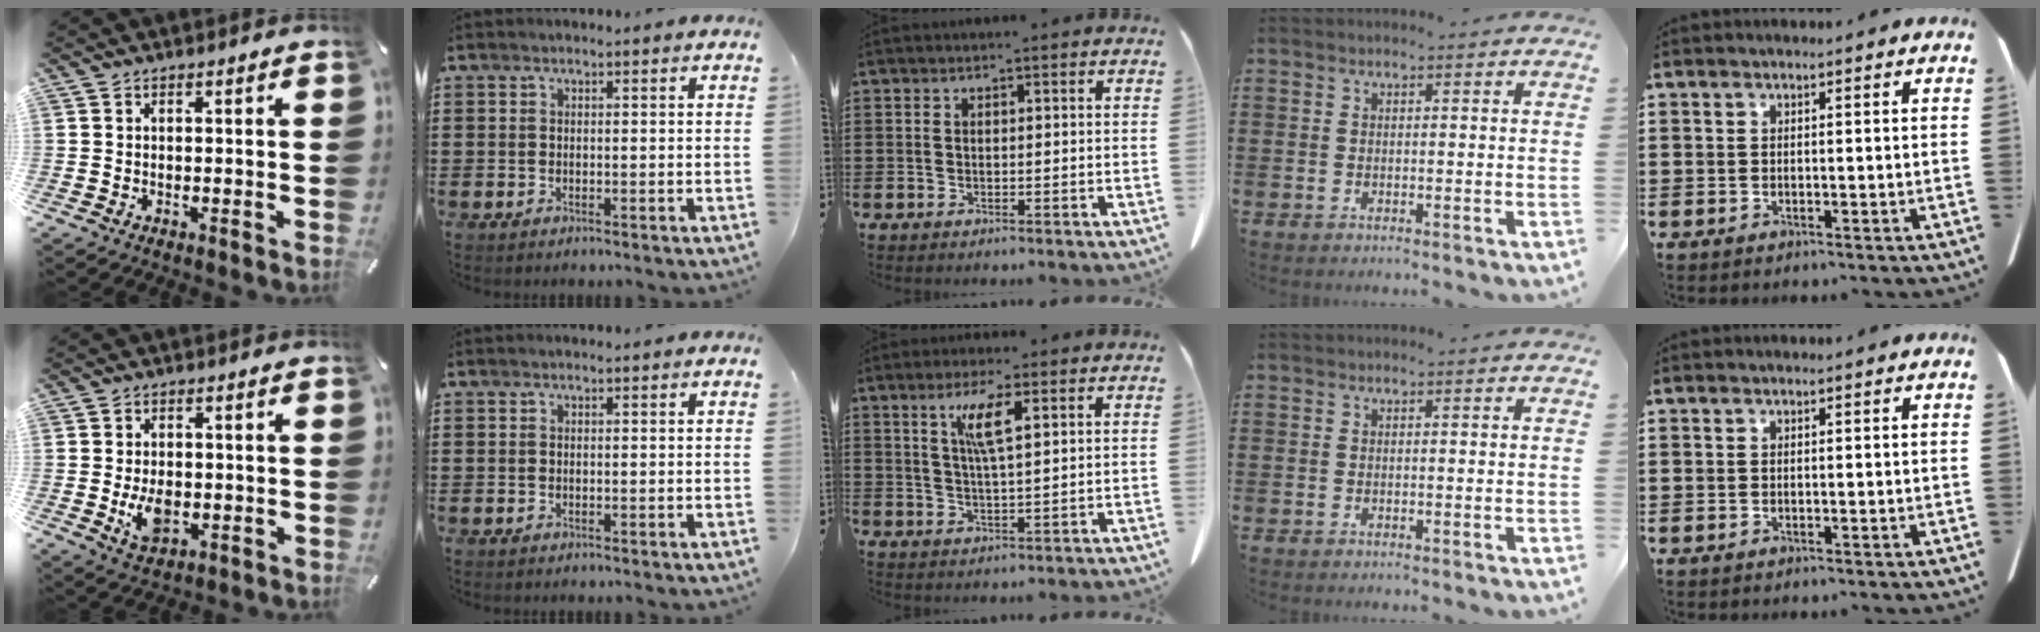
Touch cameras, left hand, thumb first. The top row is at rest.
{"thumb": {"total": 6.2, "force": [-1.1, 4.0, 4.6], "torque": [-0.096, -0.005, -0.020]}, "middle": {"total": 5.3, "force": [2.4, 0.5, 4.7], "torque": [-0.099, 0.004, 0.038]}}